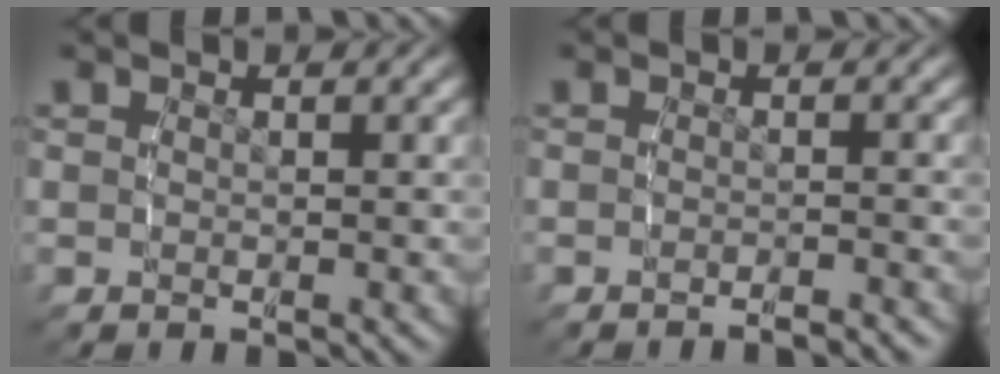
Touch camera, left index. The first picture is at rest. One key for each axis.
{"total": 1.6, "fx": -1.6, "fy": -0.1, "fz": 0.3, "tx": 0.002, "ty": 0.005, "tz": -0.031}